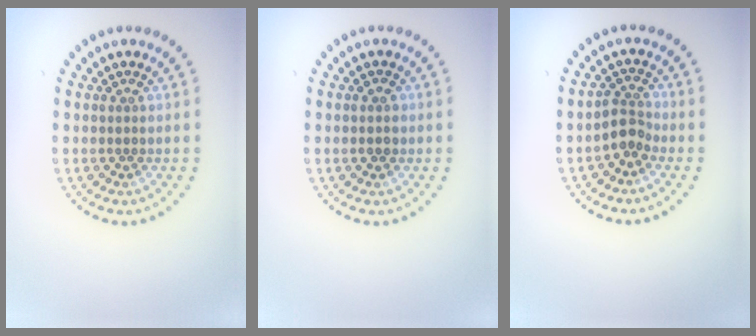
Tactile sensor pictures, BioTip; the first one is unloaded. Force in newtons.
{"total": 1.4, "press": 1.4, "slide": 0.1}
{"total": 2.3, "press": 1.8, "slide": 1.3}